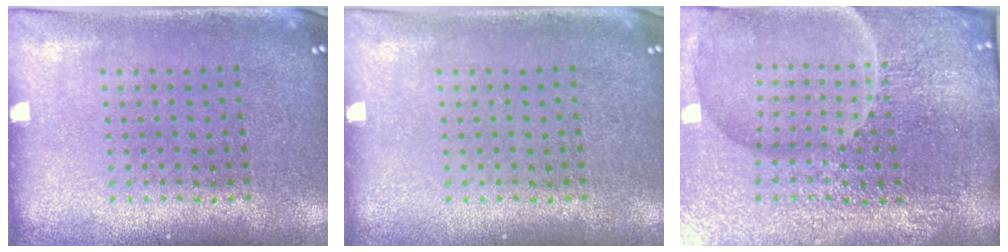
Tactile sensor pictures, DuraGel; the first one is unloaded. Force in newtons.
{"total": 0.0}
{"total": 6.9, "press": 6.2, "slide": 3.2}